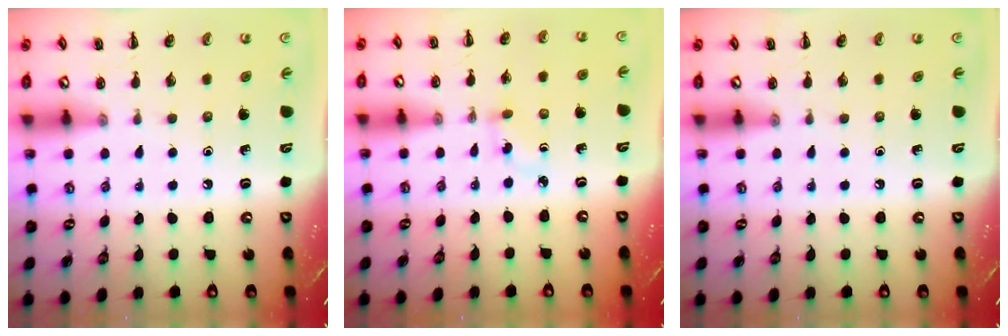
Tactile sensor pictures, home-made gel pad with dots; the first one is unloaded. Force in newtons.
{"total": 2.5, "press": 2.3, "slide": 1.1}
{"total": 0.0}